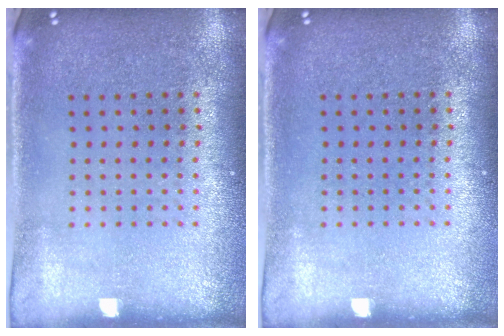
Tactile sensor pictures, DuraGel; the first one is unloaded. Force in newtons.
{"total": 0.0}